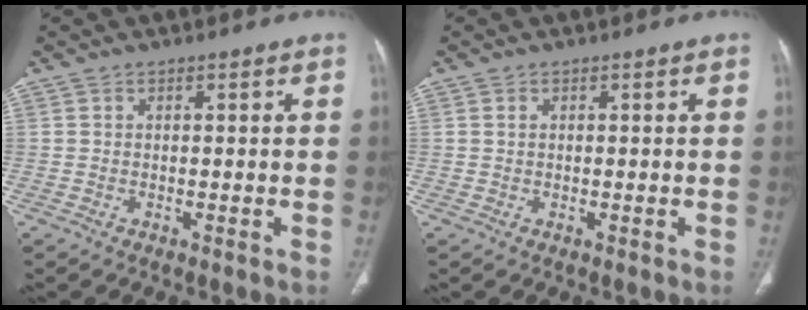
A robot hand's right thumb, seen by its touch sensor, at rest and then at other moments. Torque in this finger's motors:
{"motor_torque": [0.11, -0.09, -0.05, 0.09, 0.05]}